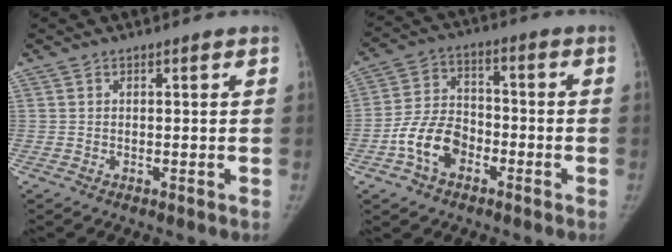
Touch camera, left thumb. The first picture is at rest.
{"total": 9.9, "force": [-4.3, 6.8, 5.8], "torque": [-0.095, 0.033, -0.082]}